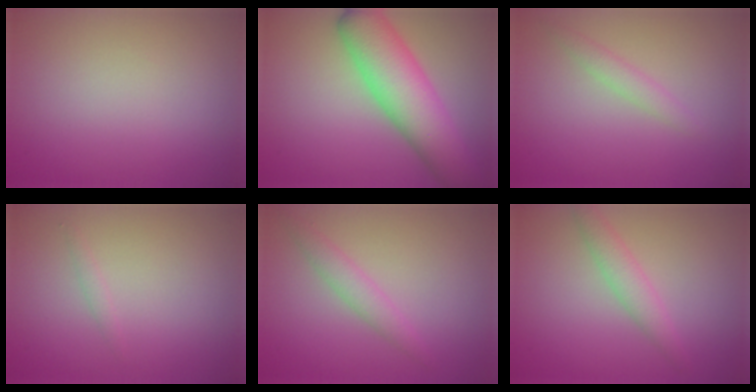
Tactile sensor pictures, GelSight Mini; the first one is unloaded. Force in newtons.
{"total": 8.3, "press": 8.3, "slide": 0.0}
{"total": 1.4, "press": 1.4, "slide": 0.1}
{"total": 0.6, "press": 0.6, "slide": 0.0}
{"total": 2.0, "press": 2.0, "slide": 0.0}
{"total": 2.3, "press": 2.3, "slide": 0.0}